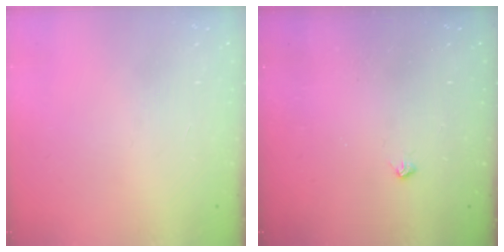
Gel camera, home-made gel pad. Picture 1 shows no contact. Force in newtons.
{"total": 3.5, "press": 3.4, "slide": 0.5}